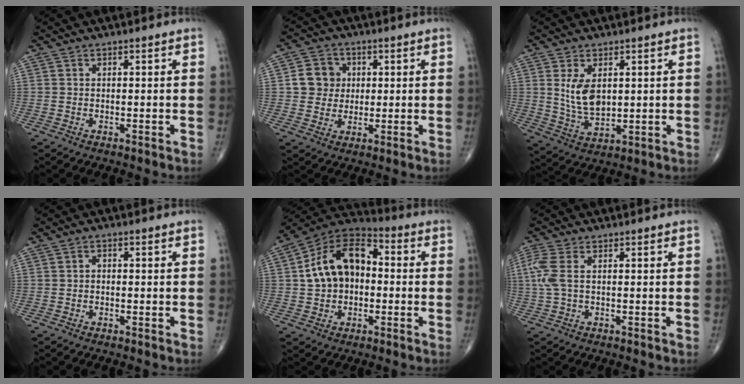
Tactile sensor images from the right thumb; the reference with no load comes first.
{"total": 6.7, "force": [1.0, 6.2, 2.4], "torque": [-0.009, 0.002, 0.012]}
{"total": 8.1, "force": [1.9, 4.6, 6.3], "torque": [-0.107, -0.017, 0.052]}
{"total": 1.0, "force": [-0.2, 0.7, 0.6], "torque": [-0.007, 0.004, -0.004]}
{"total": 14.8, "force": [0.6, 10.2, 10.7], "torque": [-0.160, 0.037, -0.003]}
{"total": 5.2, "force": [0.8, 2.3, 4.5], "torque": [-0.146, 0.014, 0.017]}